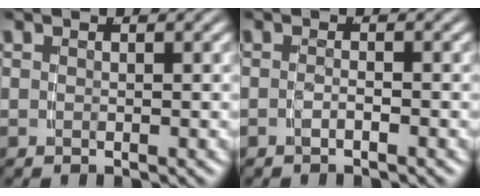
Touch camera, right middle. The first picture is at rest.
{"total": 1.2, "force": [-1.0, -0.5, 0.5], "torque": [-0.010, -0.002, -0.016]}